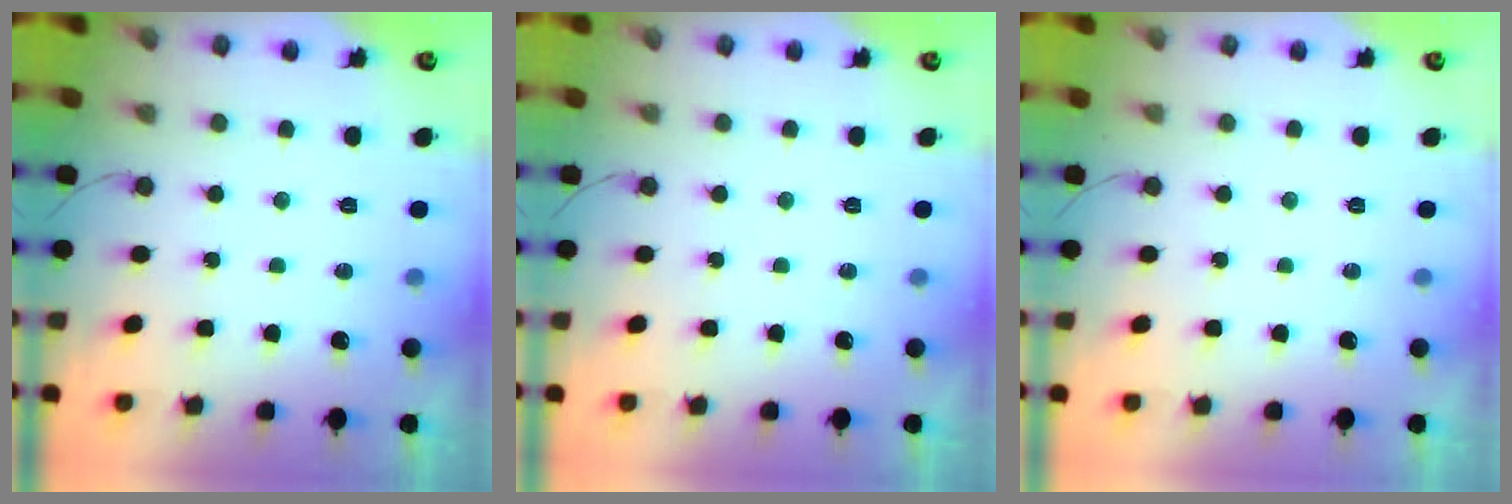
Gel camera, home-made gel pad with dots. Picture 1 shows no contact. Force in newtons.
{"total": 0.0}
{"total": 0.0}